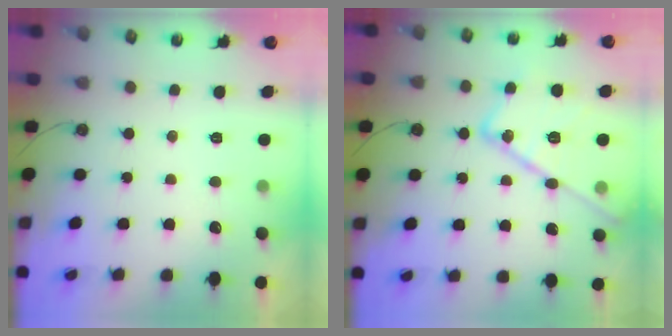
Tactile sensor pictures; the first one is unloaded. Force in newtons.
{"total": 19.8, "press": 19.7, "slide": 1.7}